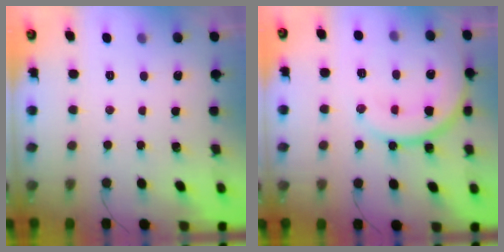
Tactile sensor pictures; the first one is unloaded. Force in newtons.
{"total": 15.7, "press": 15.6, "slide": 1.5}